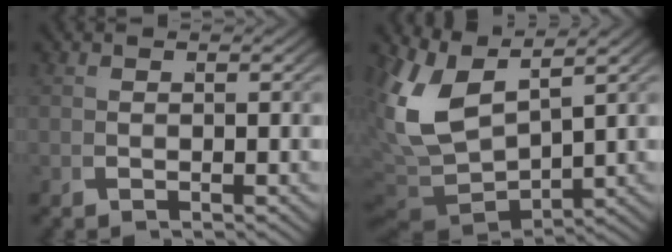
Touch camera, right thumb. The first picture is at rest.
{"total": 10.1, "force": [0.9, 6.5, 7.6], "torque": [-0.197, -0.046, 0.045]}